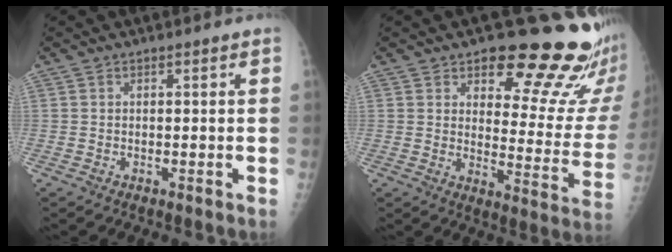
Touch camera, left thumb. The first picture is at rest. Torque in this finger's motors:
{"motor_torque": [1.61, 1.24, 0.75, -0.50, 0.00]}